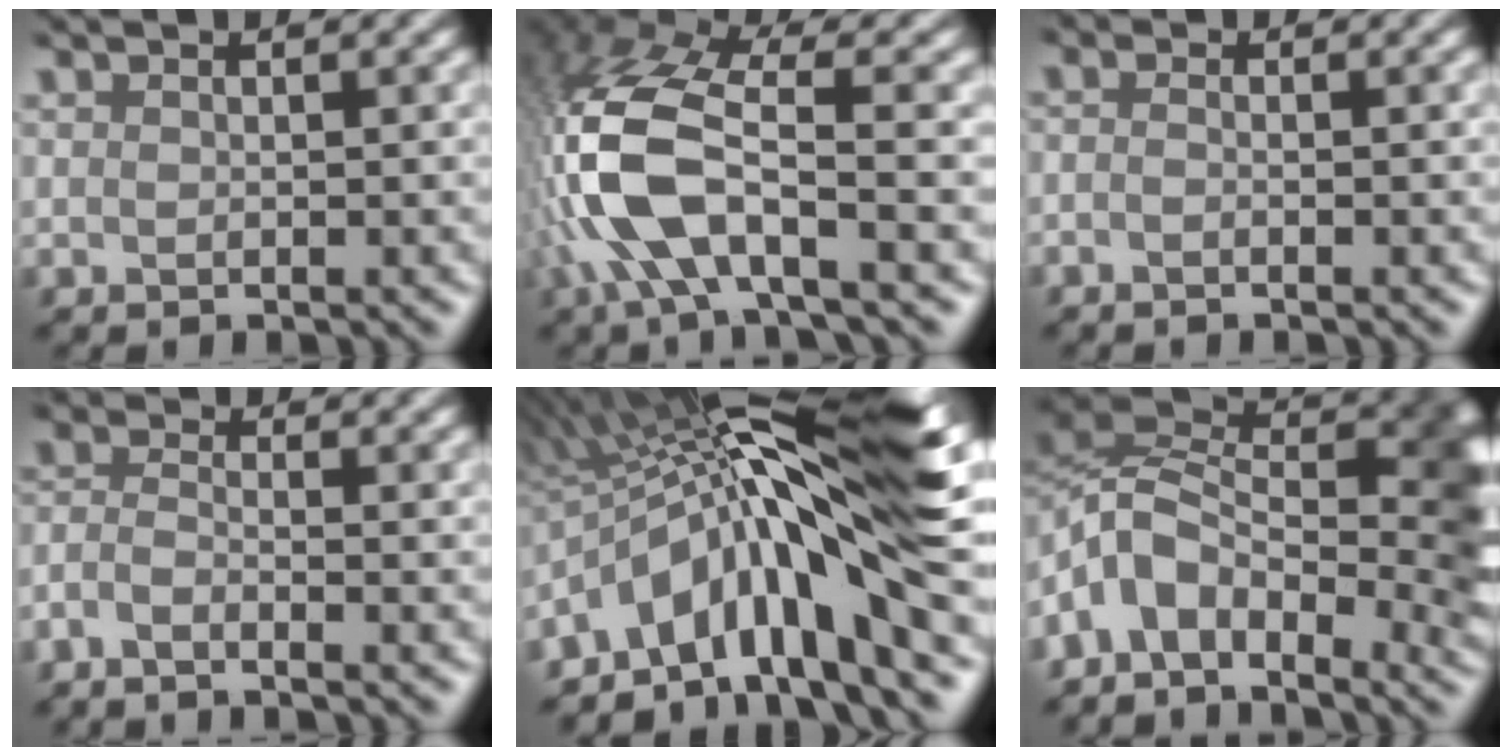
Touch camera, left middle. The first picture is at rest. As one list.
[{"total": 9.1, "force": [-2.6, 3.9, 7.8], "torque": [-0.199, 0.002, -0.052]}, {"total": 1.1, "force": [-1.0, 0.1, 0.4], "torque": [-0.010, -0.003, -0.014]}, {"total": 2.4, "force": [-2.3, 0.1, 0.6], "torque": [-0.028, -0.002, -0.048]}, {"total": 13.0, "force": [-2.2, 2.5, 12.6], "torque": [-0.194, 0.019, -0.032]}, {"total": 9.7, "force": [-1.8, 6.1, 7.3], "torque": [-0.124, 0.004, -0.051]}]